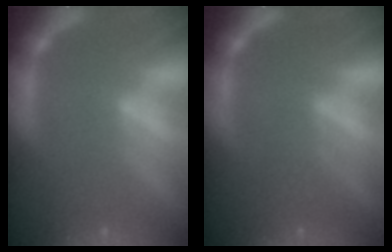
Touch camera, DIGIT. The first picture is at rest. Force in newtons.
{"total": 2.5}